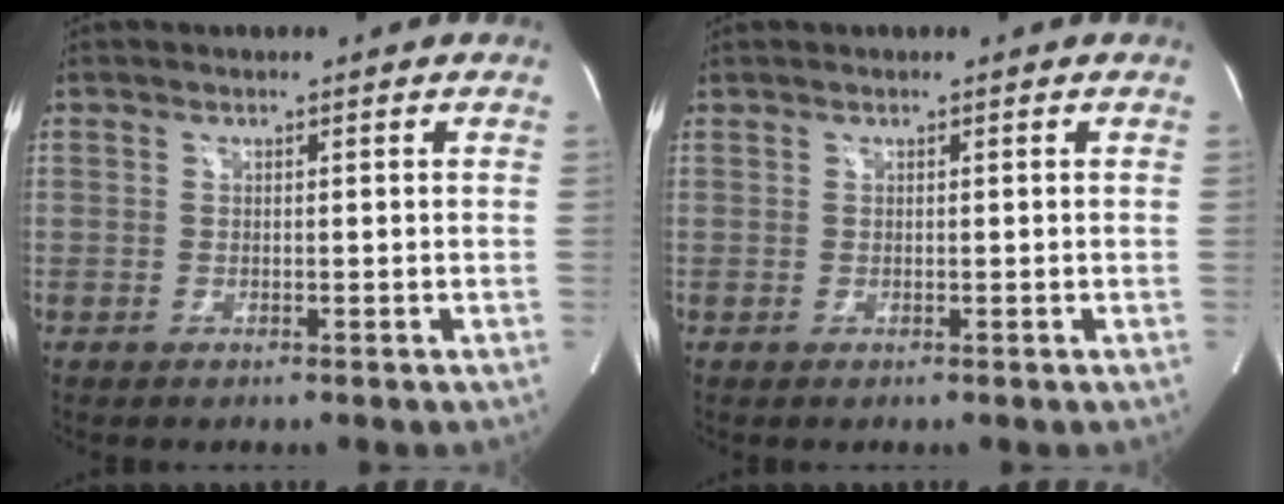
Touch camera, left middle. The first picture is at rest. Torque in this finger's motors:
{"motor_torque": [0.28, -0.11, 0.15, -0.01]}